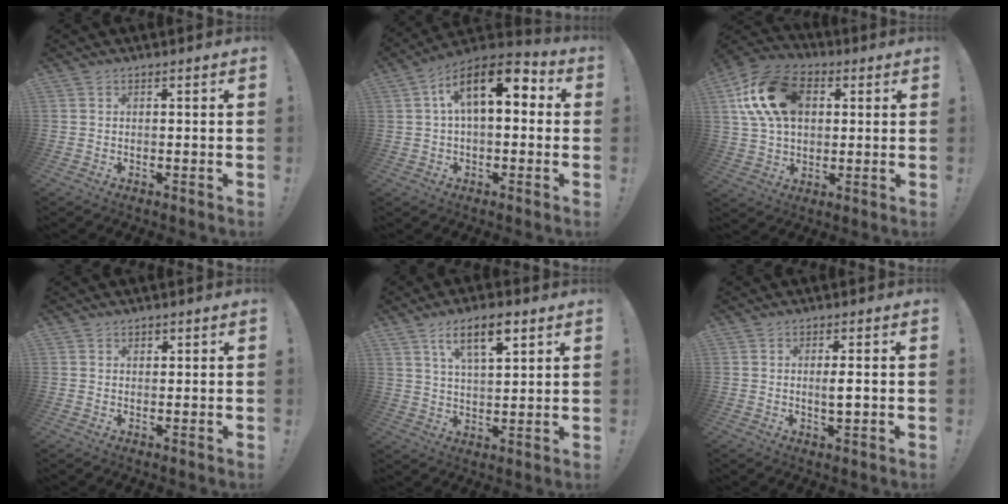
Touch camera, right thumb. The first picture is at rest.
{"total": 14.8, "force": [4.5, 7.0, 12.2], "torque": [-0.203, -0.004, 0.074]}
{"total": 18.9, "force": [5.3, 12.9, 12.8], "torque": [-0.211, -0.005, 0.099]}
{"total": 1.1, "force": [0.8, 0.8, 0.1], "torque": [0.008, -0.005, 0.013]}
{"total": 10.2, "force": [5.7, 3.7, 7.6], "torque": [-0.121, -0.016, 0.098]}
{"total": 3.0, "force": [0.0, 0.7, 3.0], "torque": [-0.040, -0.005, -0.005]}